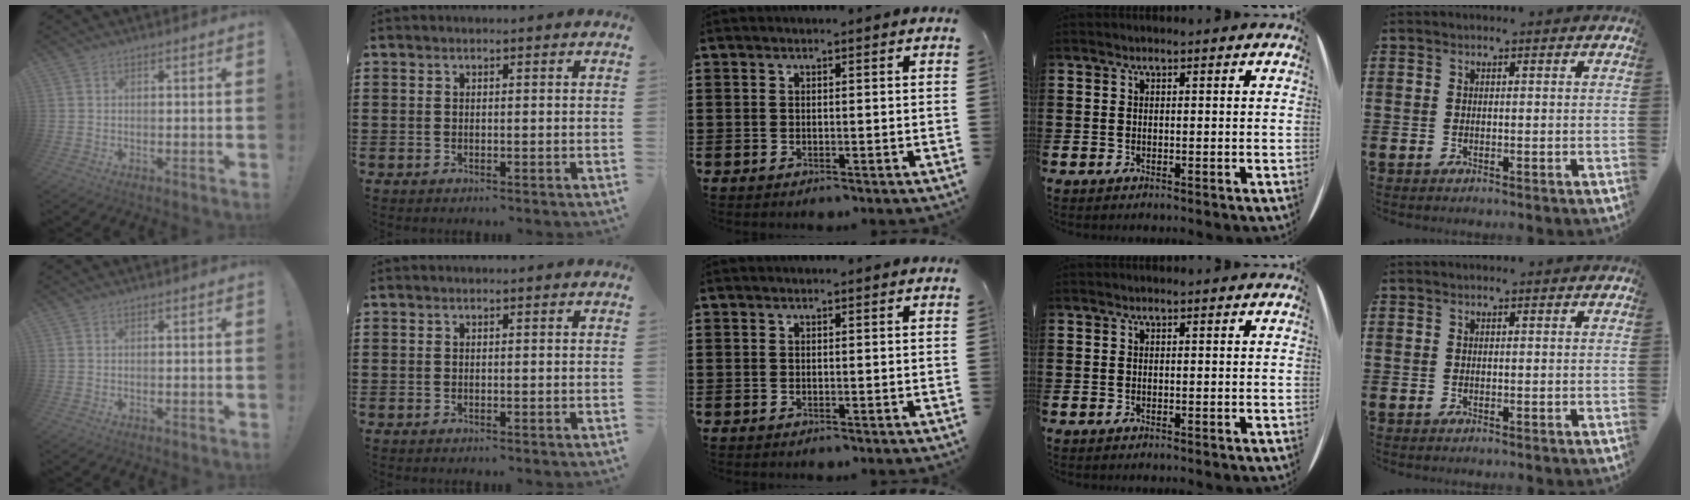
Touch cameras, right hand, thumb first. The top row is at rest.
{}